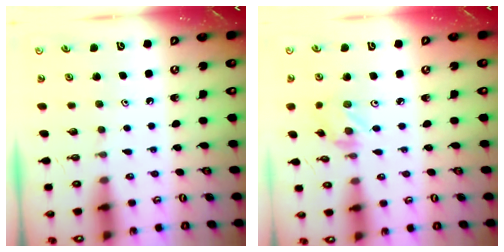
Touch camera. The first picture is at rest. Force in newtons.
{"total": 2.1, "press": 2.1, "slide": 0.3}